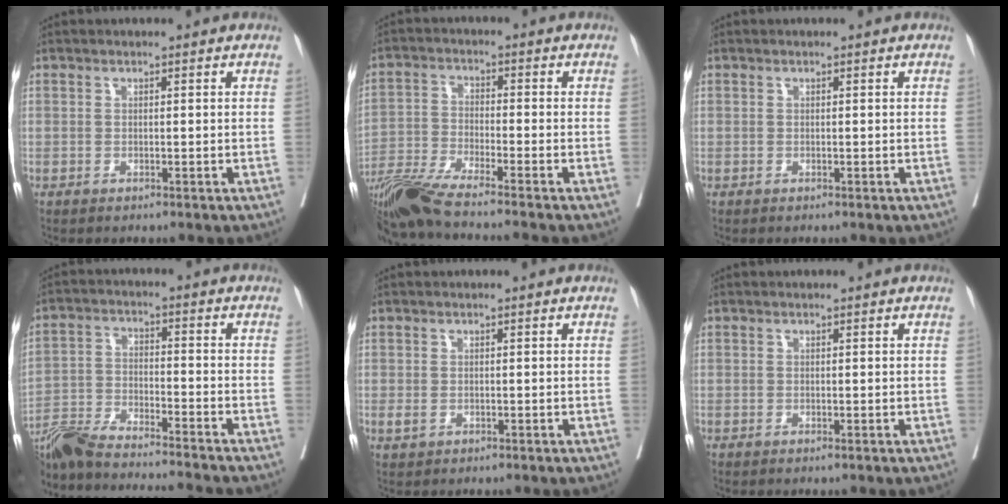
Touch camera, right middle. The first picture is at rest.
{"total": 12.7, "force": [-11.0, -1.5, 6.3], "torque": [-0.111, -0.030, -0.194]}
{"total": 0.0}
{"total": 17.4, "force": [-16.0, -0.2, 6.7], "torque": [-0.124, -0.018, -0.268]}
{"total": 1.1, "force": [-0.3, 0.8, 0.7], "torque": [-0.017, -0.001, 0.000]}
{"total": 0.0}